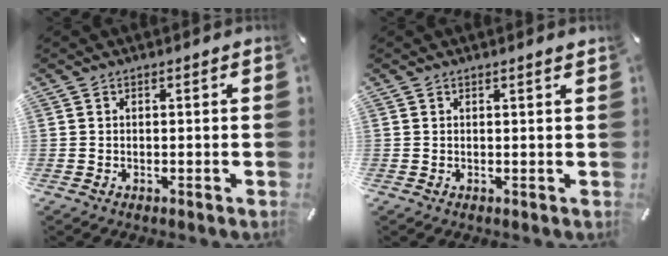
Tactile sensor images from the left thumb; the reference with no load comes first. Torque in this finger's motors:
{"motor_torque": [0.00, 0.00, 0.00, 0.00, 0.00]}